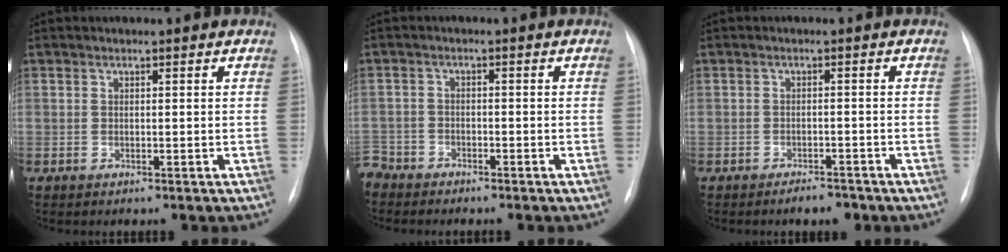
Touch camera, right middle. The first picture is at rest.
{"total": 4.7, "force": [-4.2, 2.0, 0.0], "torque": [0.000, -0.004, -0.084]}
{"total": 2.7, "force": [-2.3, 0.8, 1.3], "torque": [-0.019, 0.000, -0.028]}